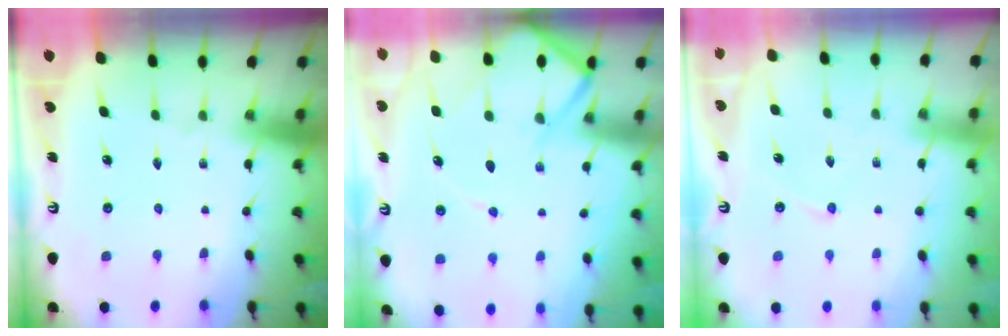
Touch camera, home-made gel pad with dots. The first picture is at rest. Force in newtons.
{"total": 9.0, "press": 9.0, "slide": 1.0}
{"total": 2.2, "press": 2.2, "slide": 0.2}